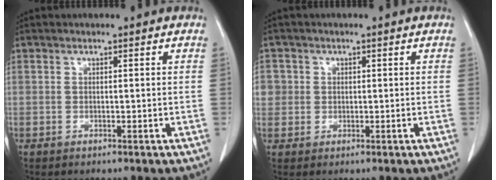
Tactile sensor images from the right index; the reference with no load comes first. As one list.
[{"total": 3.1, "force": [0.5, 3.1, 0.4], "torque": [0.008, 0.008, 0.012]}]